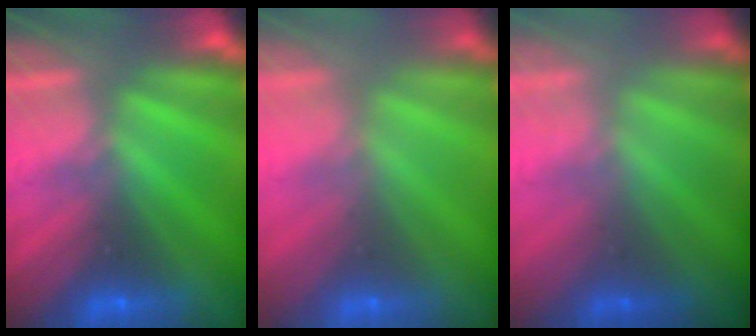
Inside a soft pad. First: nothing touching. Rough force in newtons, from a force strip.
{"total": 2.4}
{"total": 2.2}